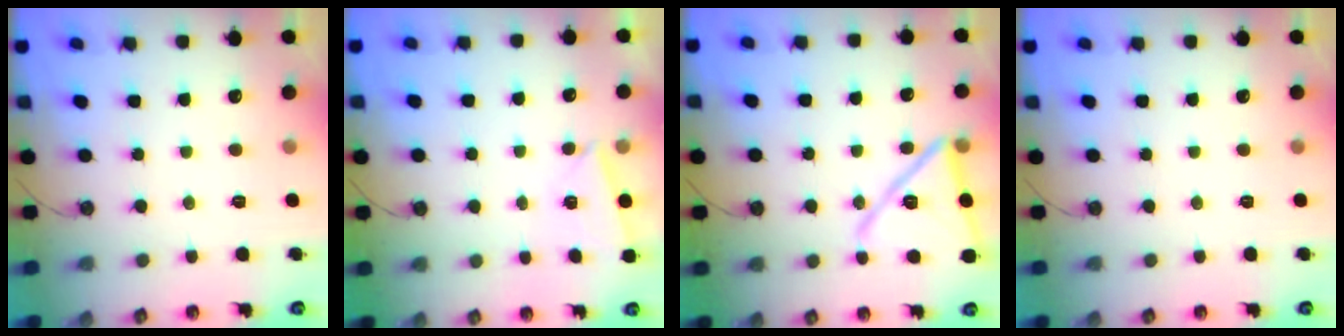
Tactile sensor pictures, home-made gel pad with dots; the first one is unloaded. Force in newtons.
{"total": 2.8, "press": 1.7, "slide": 2.2}
{"total": 15.5, "press": 14.2, "slide": 6.4}
{"total": 0.0}